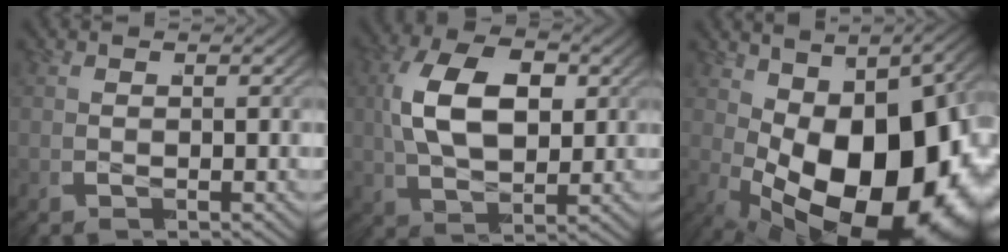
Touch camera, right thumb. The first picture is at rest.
{"total": 10.4, "force": [0.3, 7.1, 7.6], "torque": [-0.178, -0.022, 0.010]}
{"total": 22.3, "force": [-3.7, 13.6, 17.3], "torque": [-0.301, -0.069, -0.017]}